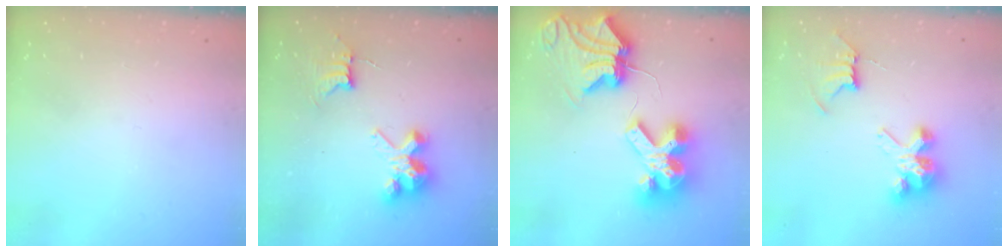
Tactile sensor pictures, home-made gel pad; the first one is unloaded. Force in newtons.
{"total": 8.7, "press": 8.7, "slide": 0.6}
{"total": 15.4, "press": 15.3, "slide": 2.1}
{"total": 8.1, "press": 8.1, "slide": 0.4}